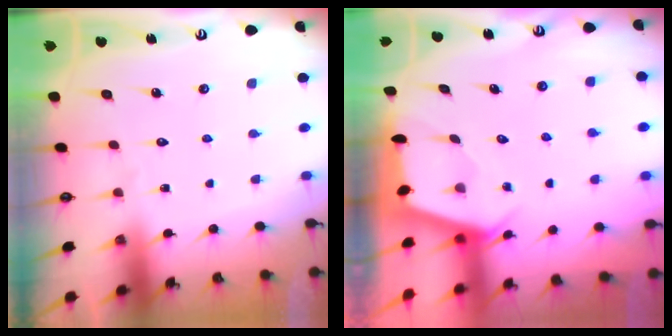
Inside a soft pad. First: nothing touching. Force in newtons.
{"total": 2.0, "press": 2.0, "slide": 0.3}